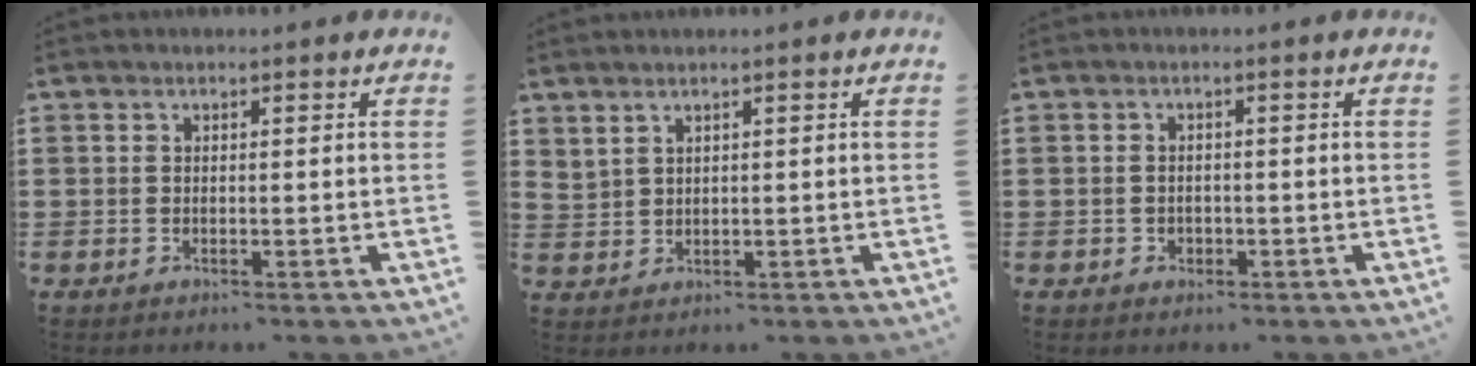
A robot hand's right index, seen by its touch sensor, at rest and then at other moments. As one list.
[{"total": 1.4, "force": [1.3, 0.6, 0.4], "torque": [-0.010, 0.001, 0.025]}, {"total": 1.2, "force": [-0.6, 1.0, 0.2], "torque": [-0.007, 0.002, -0.014]}]